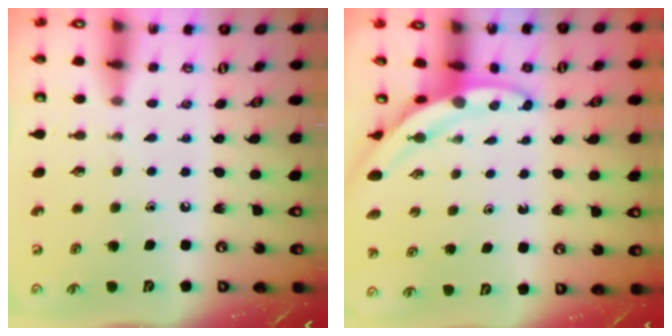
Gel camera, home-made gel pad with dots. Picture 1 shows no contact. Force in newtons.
{"total": 3.6, "press": 3.6, "slide": 0.1}